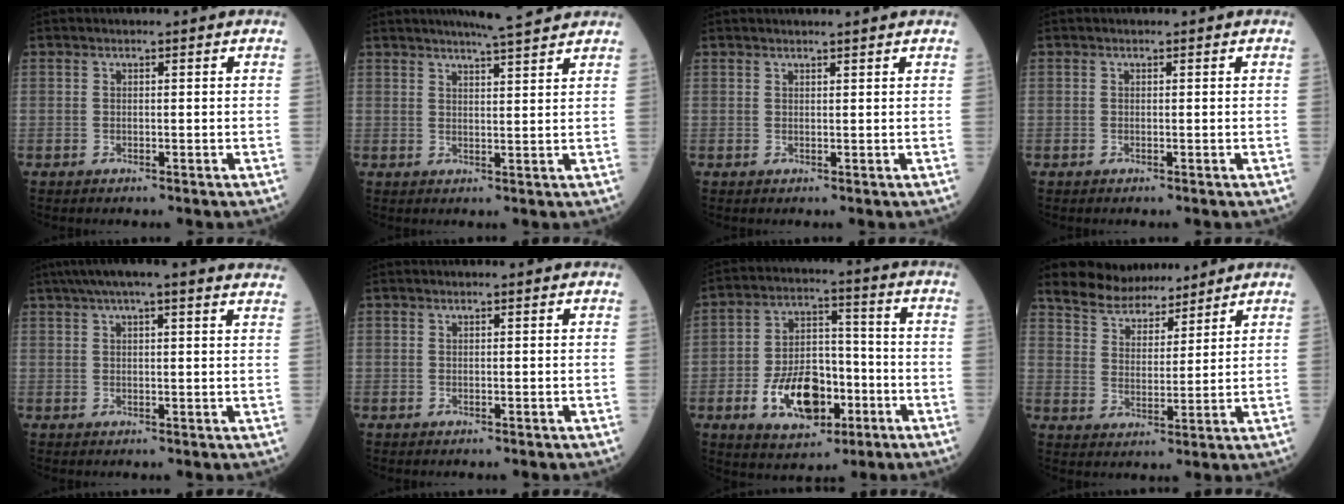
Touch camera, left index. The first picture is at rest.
{"total": 6.5, "force": [5.9, -0.1, 2.8], "torque": [-0.049, 0.008, 0.082]}
{"total": 2.1, "force": [2.0, -0.4, 0.6], "torque": [-0.010, 0.006, 0.029]}
{"total": 0.0}
{"total": 15.3, "force": [12.9, 1.1, 8.3], "torque": [-0.132, 0.047, 0.156]}
{"total": 0.0}
{"total": 12.4, "force": [-4.8, 7.1, 9.1], "torque": [-0.176, 0.010, -0.074]}
{"total": 8.2, "force": [7.6, 2.6, 1.8], "torque": [-0.035, 0.015, 0.141]}